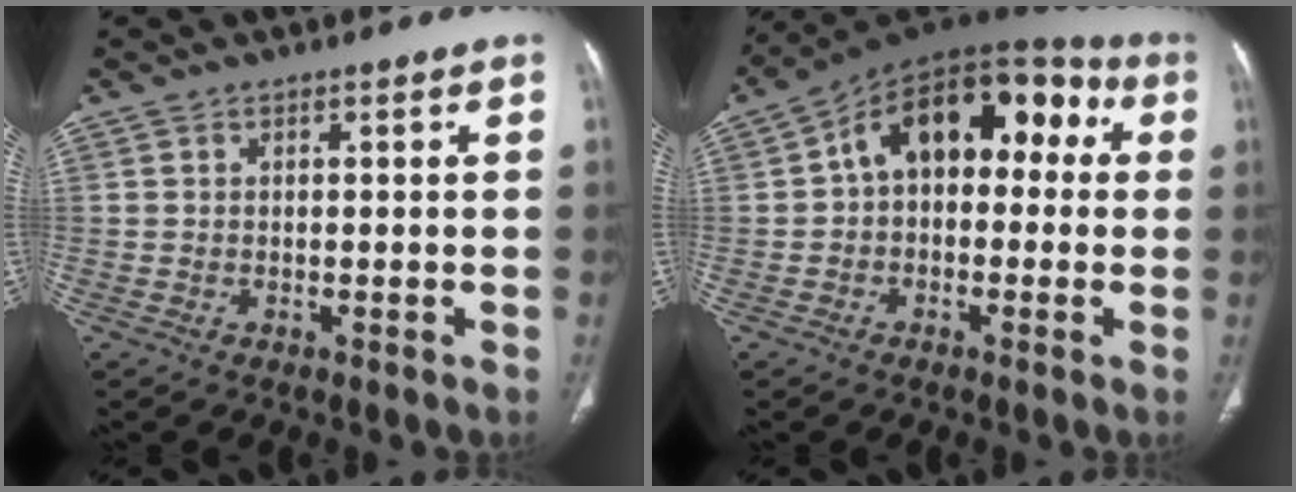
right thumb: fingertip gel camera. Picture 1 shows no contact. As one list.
[{"total": 16.6, "force": [2.5, 10.5, 12.6], "torque": [-0.137, 0.056, 0.023]}]